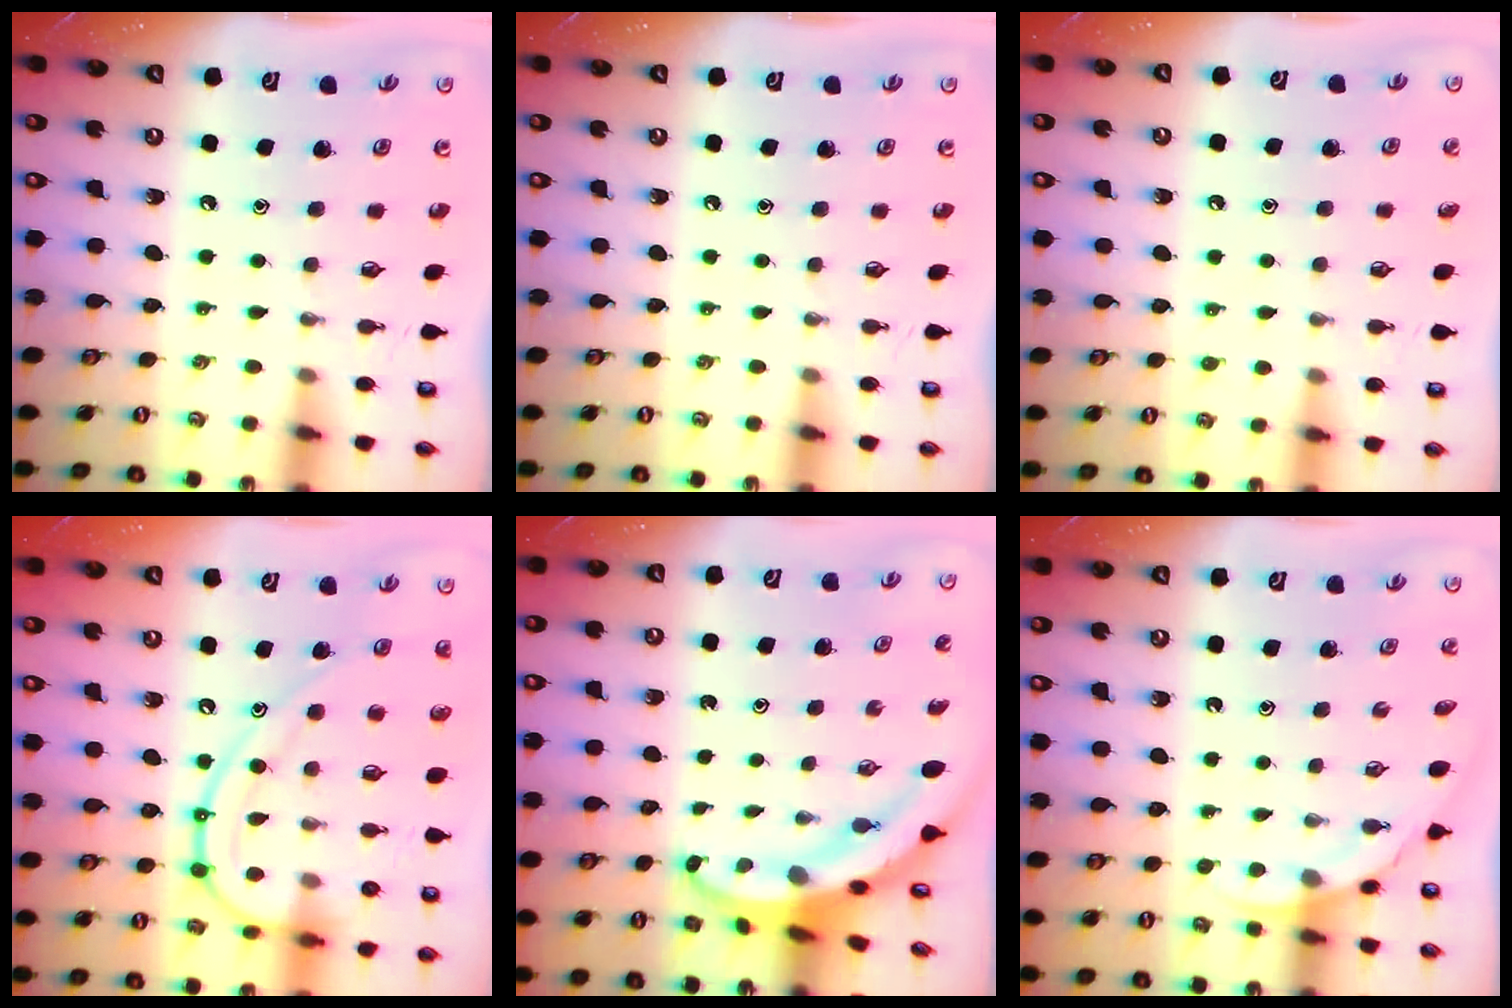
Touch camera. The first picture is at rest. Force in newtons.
{"total": 0.0}
{"total": 4.2, "press": 4.1, "slide": 0.5}
{"total": 14.4, "press": 14.4, "slide": 0.9}
{"total": 5.1, "press": 5.0, "slide": 0.5}
{"total": 3.1, "press": 3.1, "slide": 0.1}